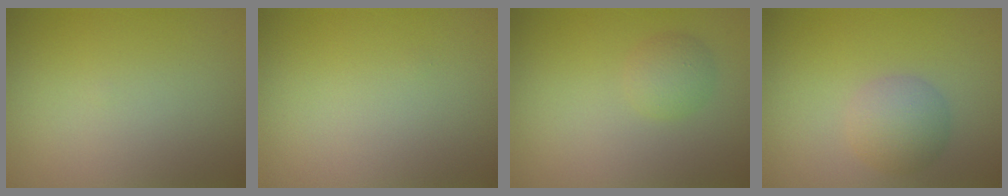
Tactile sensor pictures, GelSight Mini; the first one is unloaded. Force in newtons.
{"total": 0.0}
{"total": 1.7, "press": 1.7, "slide": 0.2}
{"total": 3.0, "press": 3.0, "slide": 0.1}